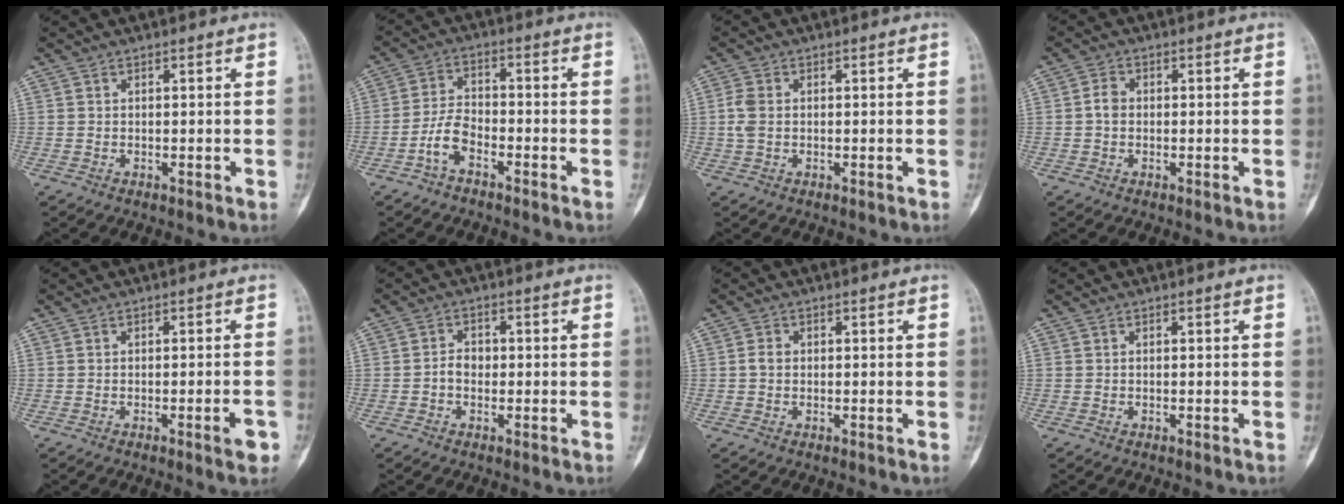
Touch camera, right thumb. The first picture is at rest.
{"total": 5.5, "force": [-3.2, 2.7, 3.6], "torque": [-0.070, 0.029, -0.068]}
{"total": 2.9, "force": [0.0, 2.0, 2.2], "torque": [-0.062, 0.004, -0.003]}
{"total": 2.4, "force": [-0.2, 1.8, 1.5], "torque": [-0.022, 0.007, -0.008]}
{"total": 3.2, "force": [-1.5, 0.6, 2.8], "torque": [-0.036, 0.004, -0.020]}
{"total": 2.9, "force": [-0.5, 2.2, 1.8], "torque": [-0.019, 0.011, -0.016]}
{"total": 1.6, "force": [0.0, 1.3, 1.0], "torque": [-0.016, 0.004, -0.002]}
{"total": 0.0}